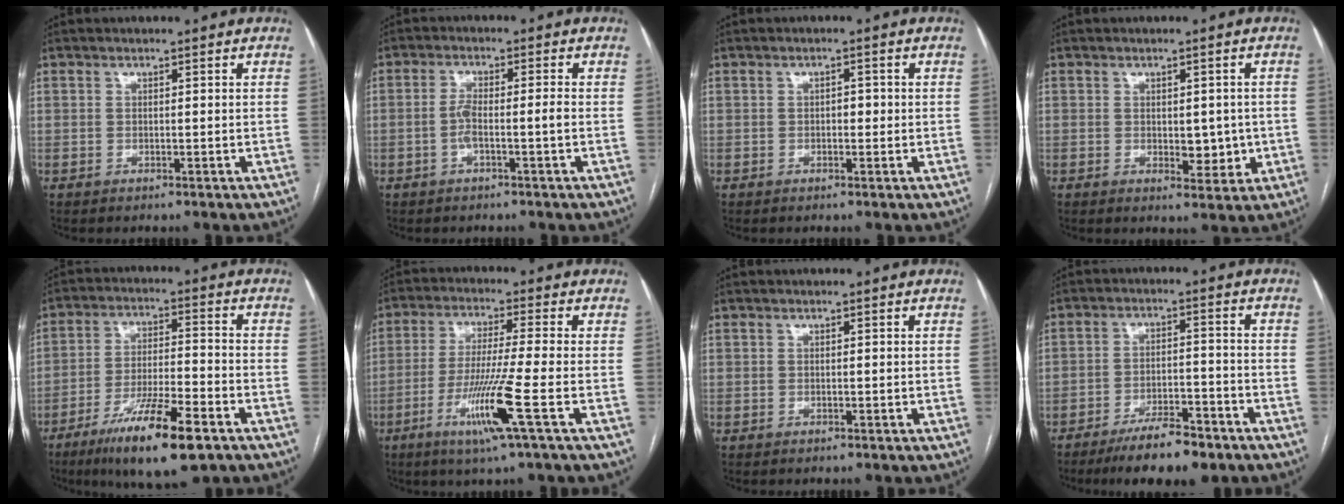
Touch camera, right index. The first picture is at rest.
{"total": 3.6, "force": [-1.2, 0.2, 3.4], "torque": [-0.065, 0.009, -0.022]}
{"total": 1.5, "force": [-0.2, 0.8, 1.2], "torque": [-0.014, 0.005, -0.004]}
{"total": 4.6, "force": [-0.5, 2.6, 3.8], "torque": [-0.043, 0.001, 0.003]}
{"total": 14.0, "force": [-8.4, 1.8, 11.0], "torque": [-0.203, -0.027, -0.141]}
{"total": 10.2, "force": [-4.1, -1.6, 9.2], "torque": [-0.180, -0.025, -0.081]}
{"total": 0.0}
{"total": 9.7, "force": [-7.2, 2.3, 6.0], "torque": [-0.095, -0.005, -0.119]}